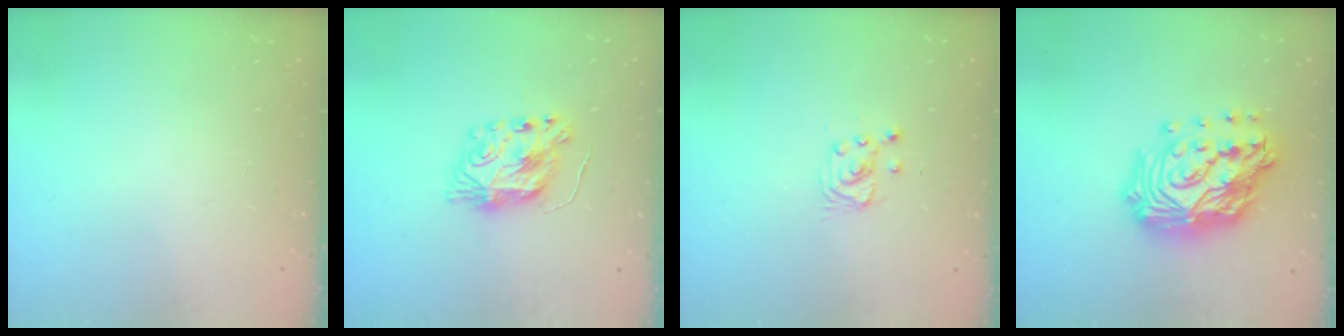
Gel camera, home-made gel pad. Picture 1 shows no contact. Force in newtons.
{"total": 8.6, "press": 8.6, "slide": 0.5}
{"total": 2.9, "press": 2.9, "slide": 0.4}
{"total": 23.4, "press": 23.3, "slide": 2.1}